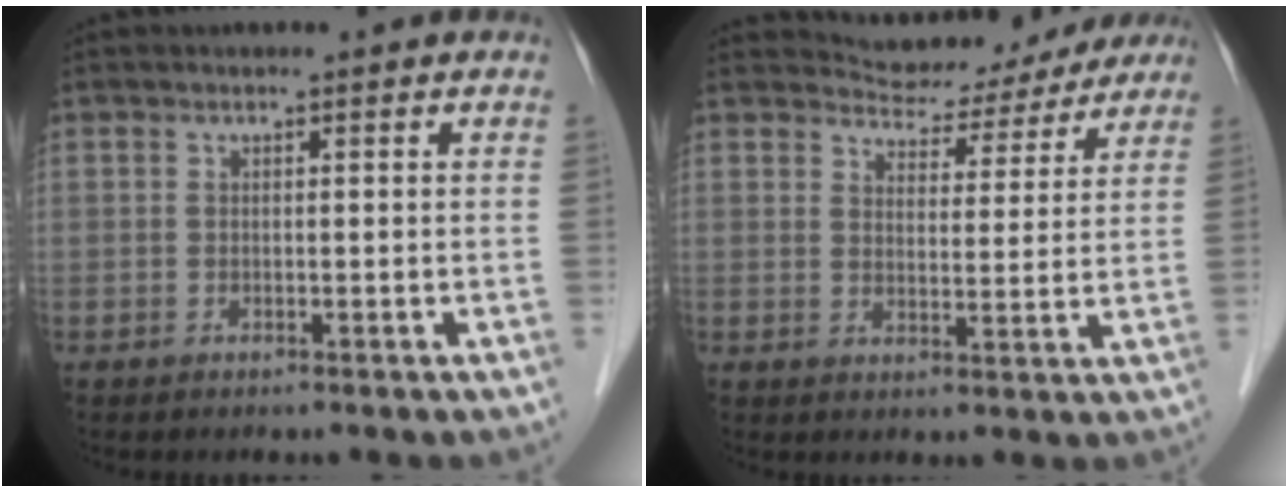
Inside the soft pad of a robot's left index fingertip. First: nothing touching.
{"total": 10.1, "force": [9.5, 3.6, 0.7], "torque": [0.000, 0.007, 0.111]}